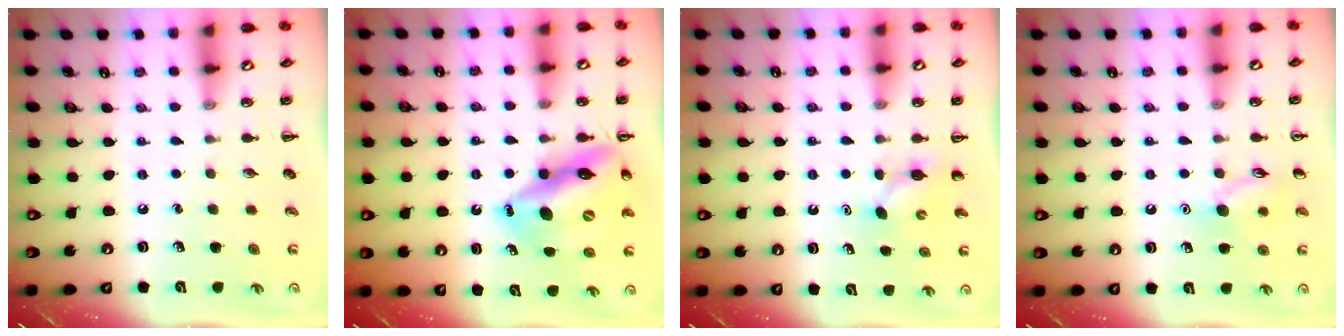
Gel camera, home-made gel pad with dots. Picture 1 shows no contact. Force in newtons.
{"total": 15.7, "press": 15.0, "slide": 4.6}
{"total": 4.0, "press": 3.8, "slide": 1.3}
{"total": 9.2, "press": 9.2, "slide": 0.8}